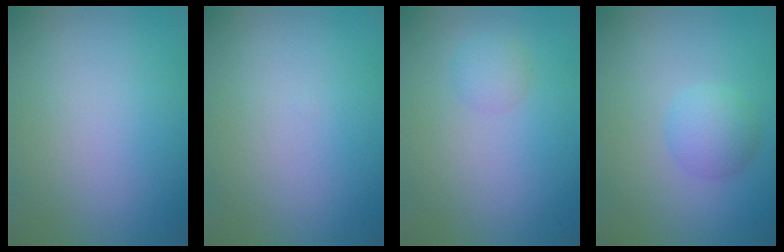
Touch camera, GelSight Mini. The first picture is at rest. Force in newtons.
{"total": 0.0}
{"total": 1.4, "press": 1.4, "slide": 0.0}
{"total": 2.5, "press": 2.5, "slide": 0.1}